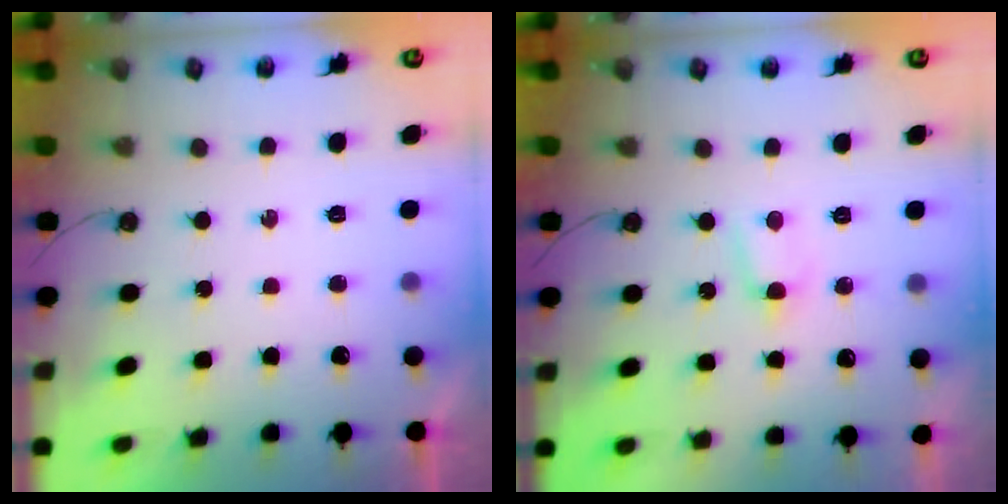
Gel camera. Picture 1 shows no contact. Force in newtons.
{"total": 3.6, "press": 3.5, "slide": 0.4}